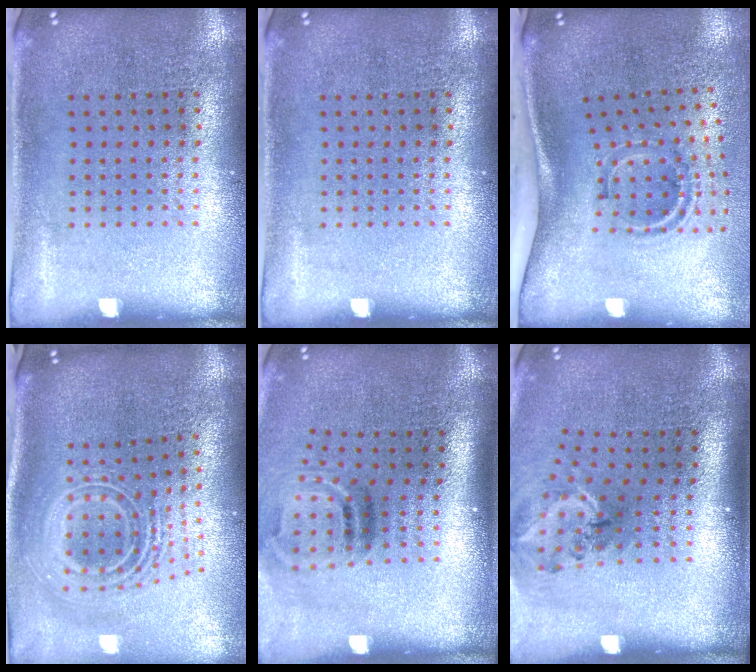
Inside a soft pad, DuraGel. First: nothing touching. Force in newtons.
{"total": 0.0}
{"total": 2.0, "press": 1.1, "slide": 1.6}
{"total": 2.7, "press": 1.8, "slide": 2.0}
{"total": 2.0, "press": 1.3, "slide": 1.6}
{"total": 1.7, "press": 1.2, "slide": 1.2}